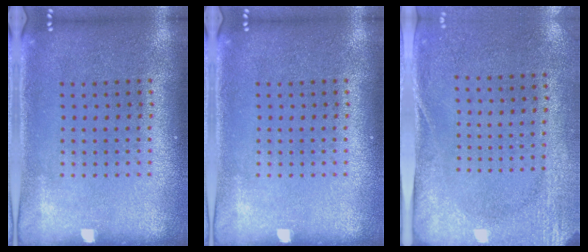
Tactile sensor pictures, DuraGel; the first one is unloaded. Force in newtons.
{"total": 0.0}
{"total": 2.7, "press": 2.1, "slide": 1.7}